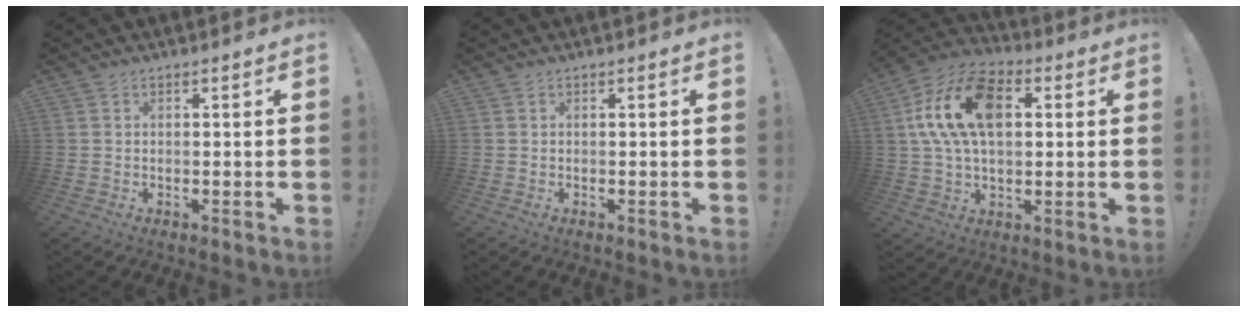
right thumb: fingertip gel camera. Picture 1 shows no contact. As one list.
[{"total": 0.0}, {"total": 18.8, "force": [4.5, 11.3, 14.3], "torque": [-0.263, 0.007, 0.080]}]